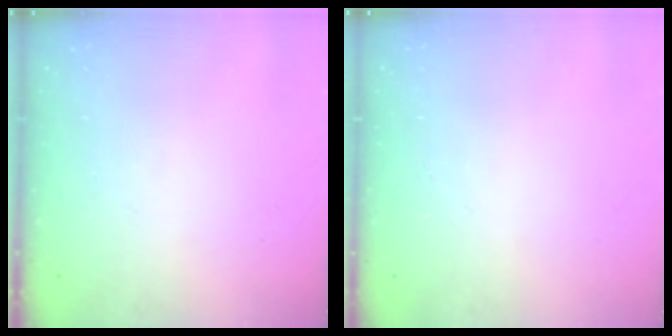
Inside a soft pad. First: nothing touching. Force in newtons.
{"total": 0.9, "press": 0.8, "slide": 0.2}